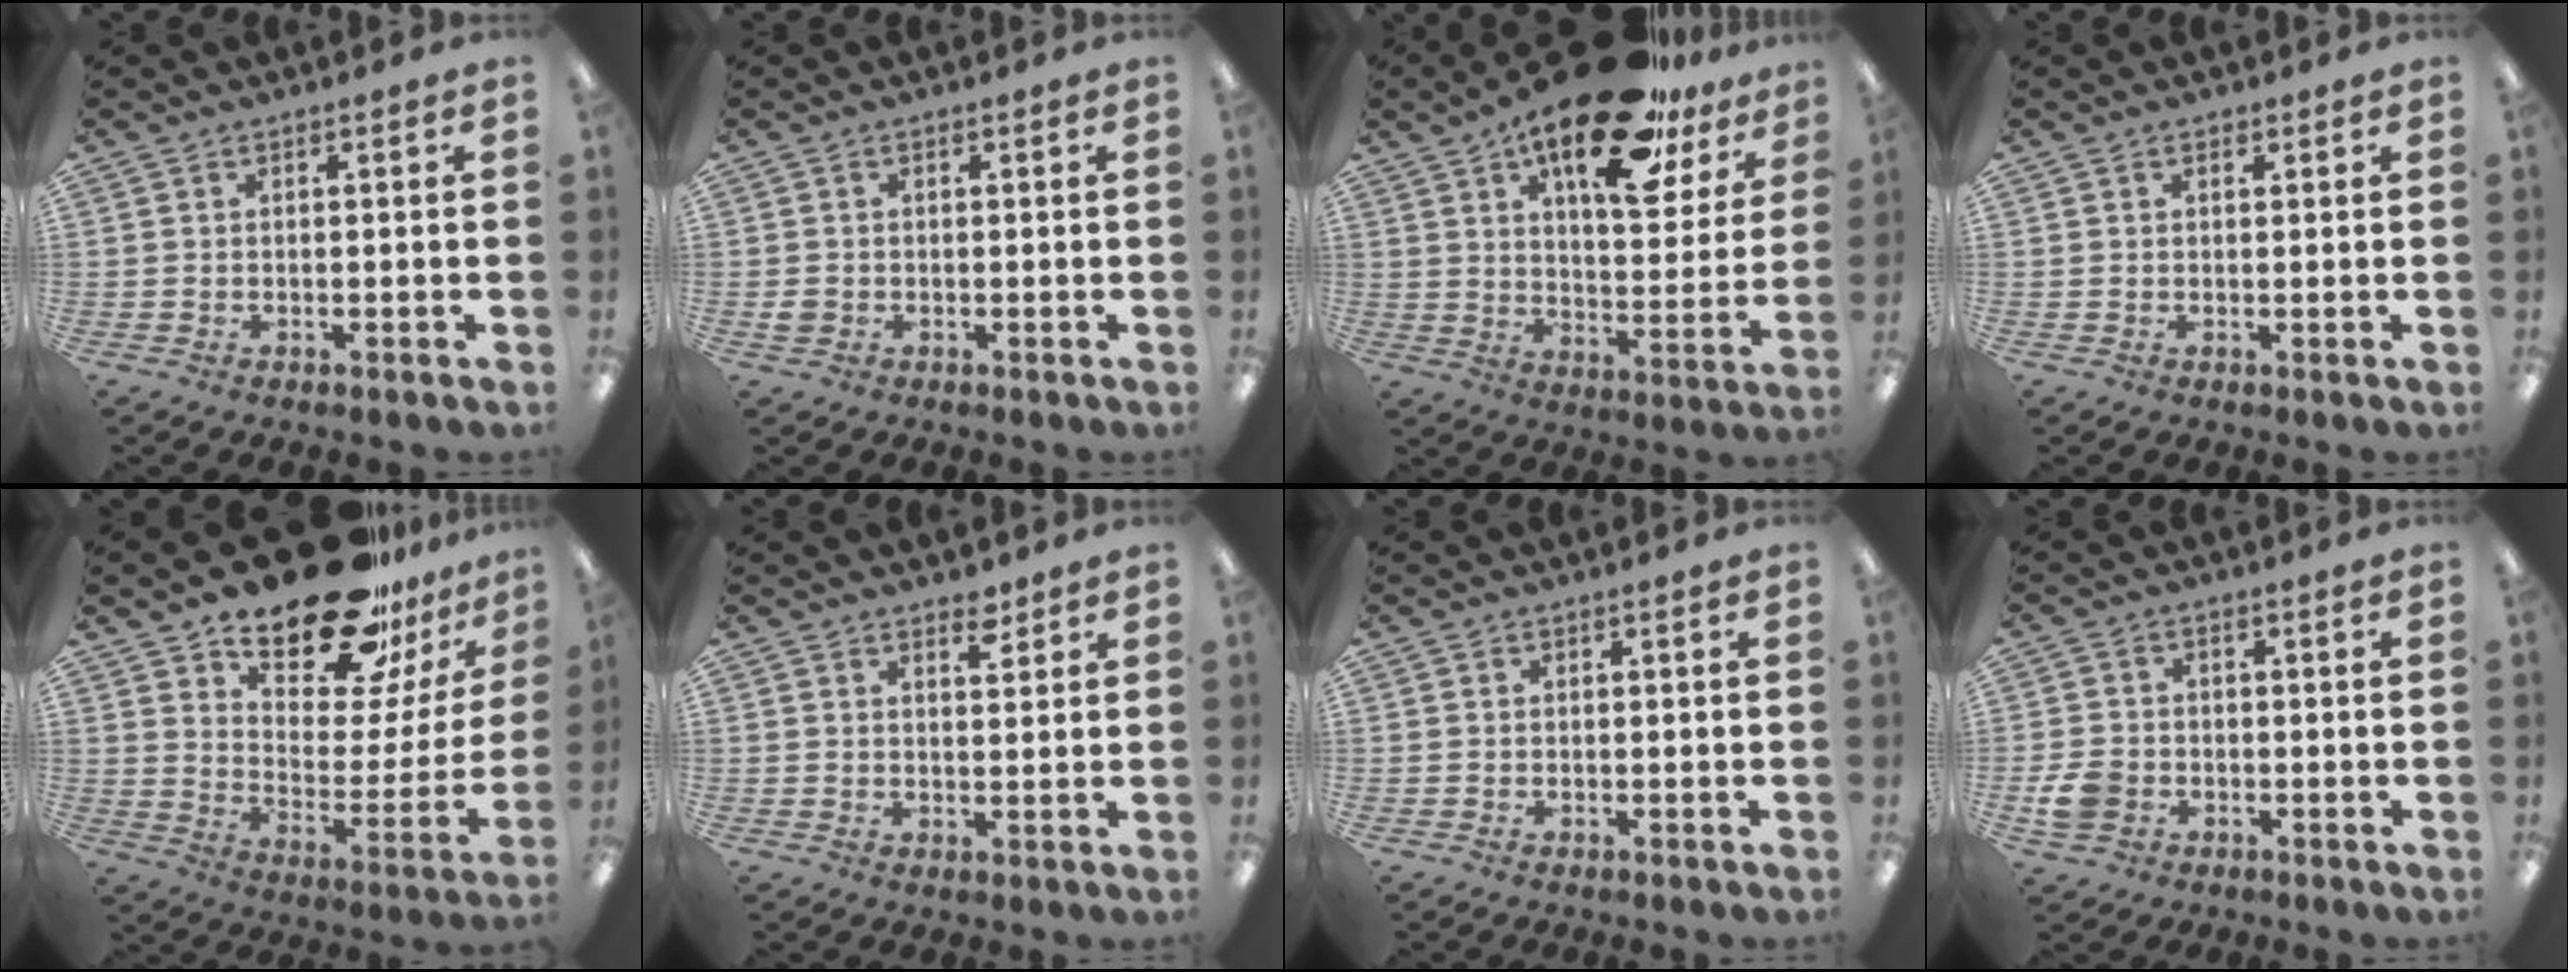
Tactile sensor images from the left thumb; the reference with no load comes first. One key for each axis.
{"total": 1.6, "fx": -0.1, "fy": 1.4, "fz": 0.7, "tx": -0.006, "ty": 0.001, "tz": -0.004}
{"total": 22.8, "fx": 15.4, "fy": 8.8, "fz": 14.4, "tx": -0.216, "ty": -0.084, "tz": 0.254}
{"total": 1.1, "fx": 0.7, "fy": 0.6, "fz": 0.7, "tx": -0.015, "ty": 0.001, "tz": 0.013}
{"total": 24.1, "fx": 18.5, "fy": 9.8, "fz": 11.9, "tx": -0.172, "ty": -0.118, "tz": 0.313}
{"total": 3.4, "fx": 2.8, "fy": 1.3, "fz": 1.3, "tx": -0.007, "ty": -0.017, "tz": 0.047}
{"total": 0.0}
{"total": 5.6, "fx": -1.9, "fy": 4.3, "fz": 2.9, "tx": -0.056, "ty": 0.006, "tz": -0.037}